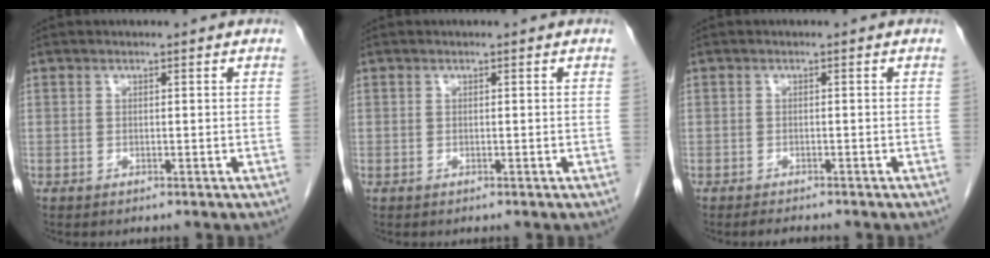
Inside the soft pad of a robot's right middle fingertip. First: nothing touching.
{"total": 0.0}
{"total": 1.7, "force": [-1.5, 0.4, 0.6], "torque": [-0.016, -0.005, -0.021]}